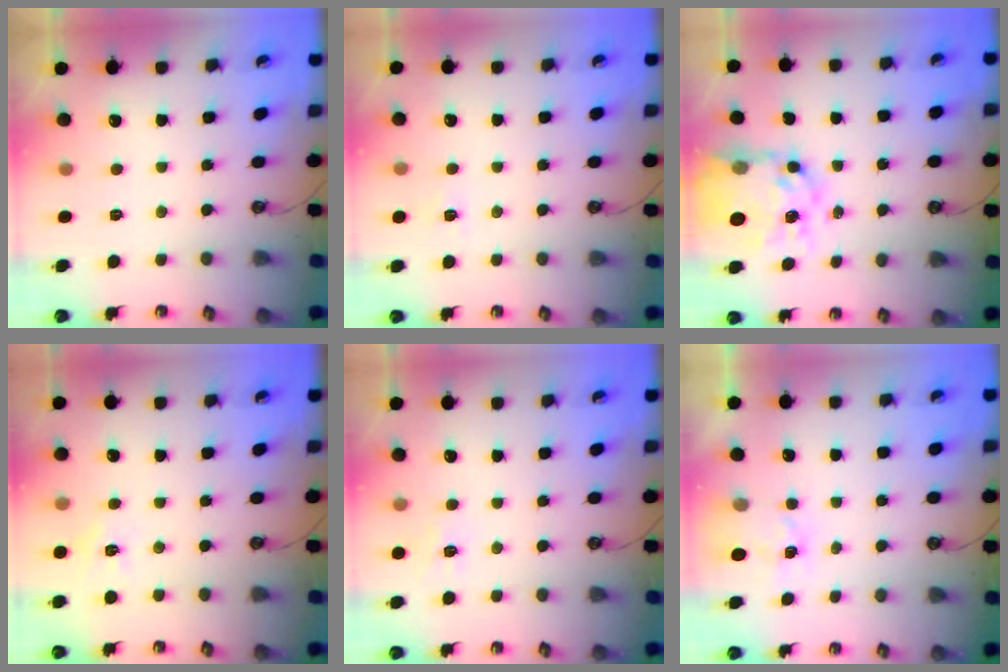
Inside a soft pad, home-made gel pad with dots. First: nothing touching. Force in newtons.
{"total": 4.7, "press": 4.6, "slide": 0.6}
{"total": 17.0, "press": 16.9, "slide": 1.7}
{"total": 5.7, "press": 5.6, "slide": 0.7}
{"total": 7.0, "press": 7.0, "slide": 0.5}
{"total": 4.2, "press": 4.2, "slide": 0.5}